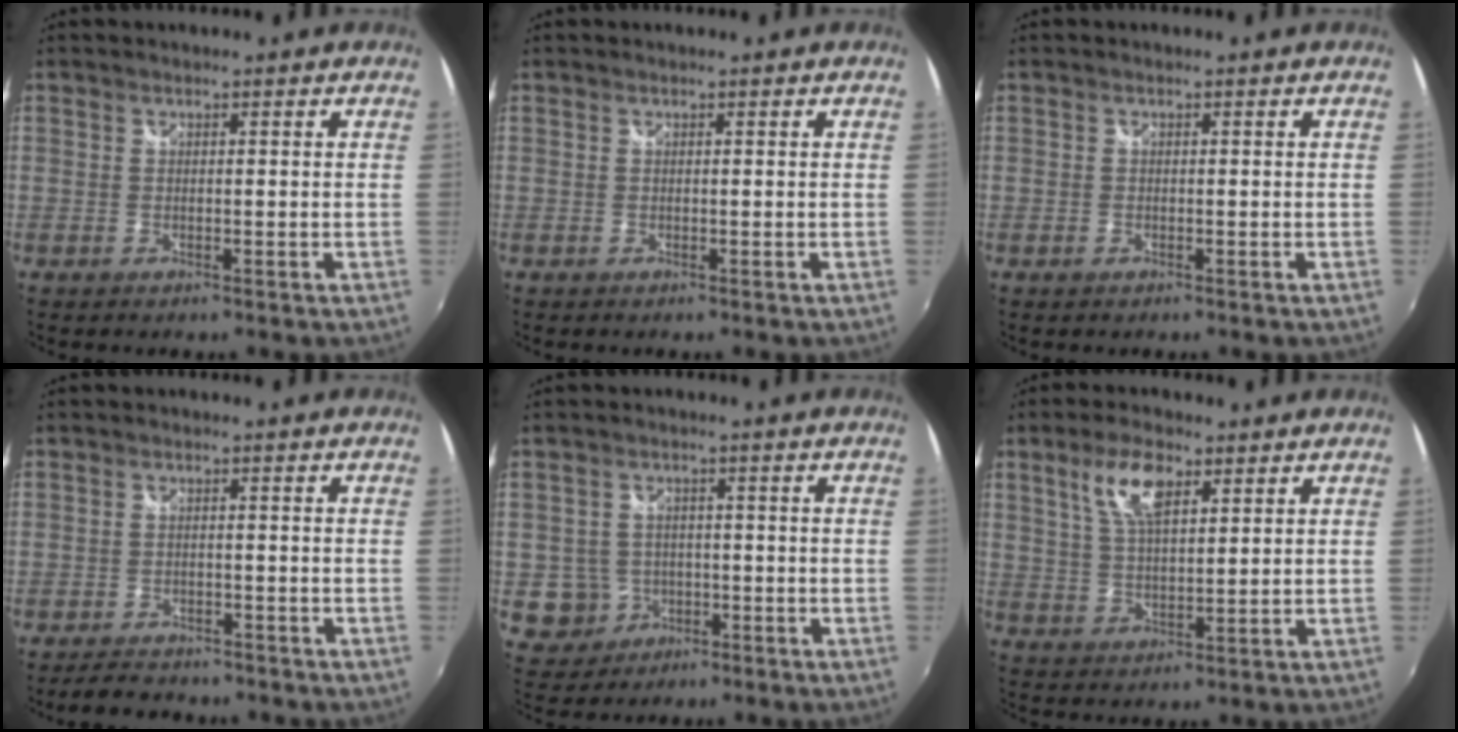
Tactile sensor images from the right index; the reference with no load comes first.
{"total": 0.0}
{"total": 0.6, "force": [-0.4, 0.4, 0.3], "torque": [-0.005, -0.002, -0.009]}
{"total": 4.6, "force": [-4.0, 2.1, 1.0], "torque": [-0.036, 0.004, -0.061]}
{"total": 6.5, "force": [-1.7, 6.1, 1.1], "torque": [-0.043, 0.013, -0.013]}
{"total": 7.9, "force": [4.0, 3.2, 6.1], "torque": [-0.119, 0.010, 0.078]}